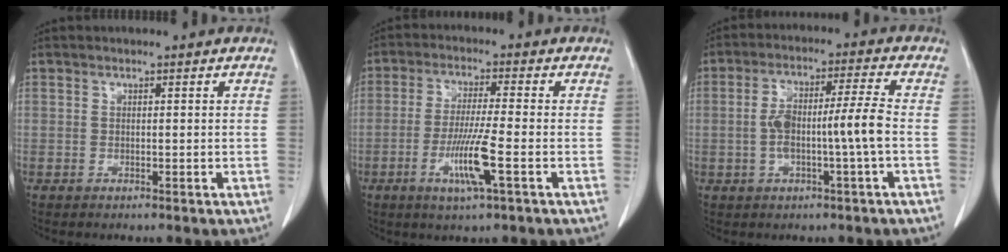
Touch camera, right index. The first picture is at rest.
{"total": 8.0, "force": [-2.8, -0.3, 7.4], "torque": [-0.143, -0.014, -0.054]}
{"total": 8.4, "force": [-1.3, 0.0, 8.3], "torque": [-0.158, 0.019, -0.022]}